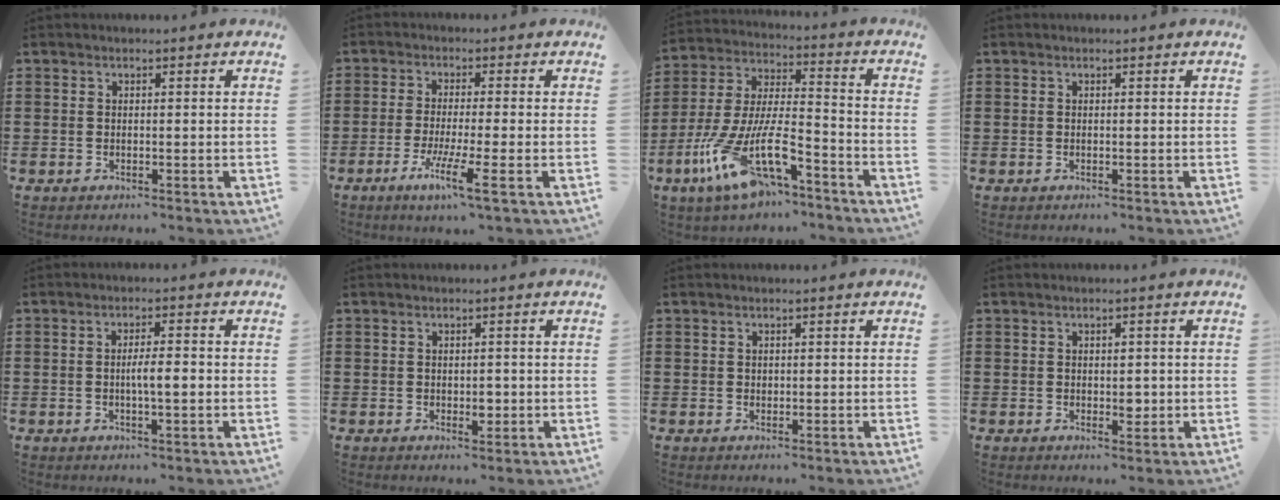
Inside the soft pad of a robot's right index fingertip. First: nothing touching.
{"total": 6.2, "force": [-3.1, 0.2, 5.4], "torque": [-0.110, -0.014, -0.058]}
{"total": 13.8, "force": [-8.6, 3.9, 10.1], "torque": [-0.223, -0.002, -0.167]}
{"total": 0.0}
{"total": 3.5, "force": [-0.4, 0.7, 3.4], "torque": [-0.060, 0.000, -0.007]}
{"total": 2.1, "force": [-0.1, 1.2, 1.8], "torque": [-0.024, -0.002, -0.003]}
{"total": 0.6, "force": [0.3, 0.5, 0.1], "torque": [-0.004, 0.002, 0.006]}
{"total": 1.9, "force": [0.1, 1.2, 1.4], "torque": [-0.019, 0.000, 0.000]}